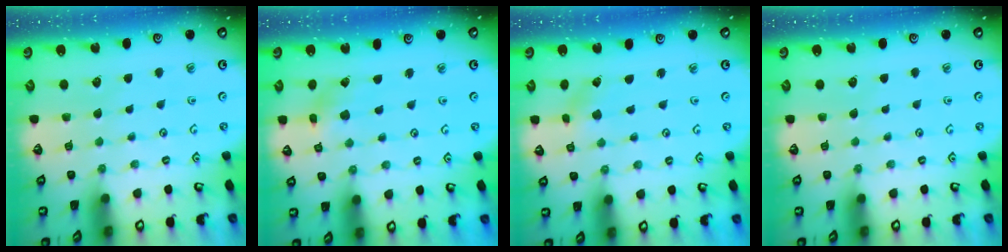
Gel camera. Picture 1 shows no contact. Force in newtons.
{"total": 2.4, "press": 2.3, "slide": 0.5}
{"total": 1.4, "press": 1.4, "slide": 0.1}
{"total": 0.0}